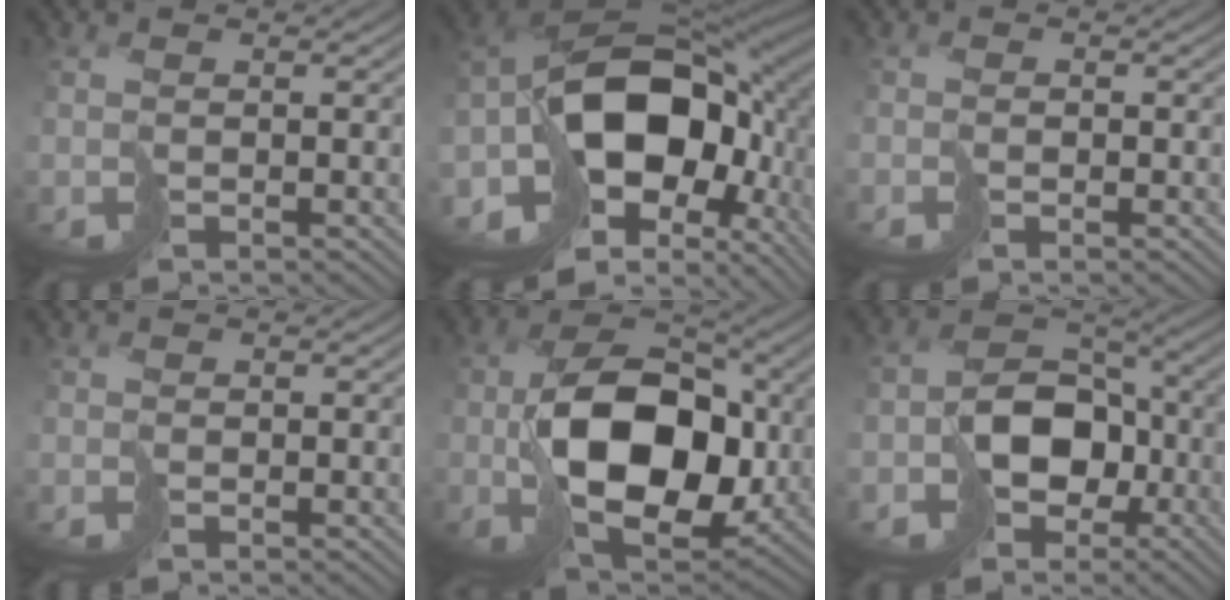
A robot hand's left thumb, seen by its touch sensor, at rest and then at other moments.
{"total": 19.0, "force": [-5.6, 12.1, 13.5], "torque": [-0.253, -0.028, -0.092]}
{"total": 1.7, "force": [-0.8, 1.3, 0.8], "torque": [-0.017, -0.007, -0.018]}
{"total": 0.0}
{"total": 16.0, "force": [-2.0, 10.1, 12.3], "torque": [-0.218, -0.014, -0.037]}
{"total": 9.3, "force": [-3.2, 6.7, 5.5], "torque": [-0.104, -0.006, -0.068]}